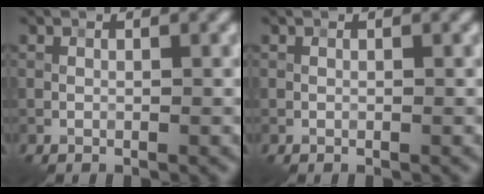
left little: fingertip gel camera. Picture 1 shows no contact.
{"total": 0.0}